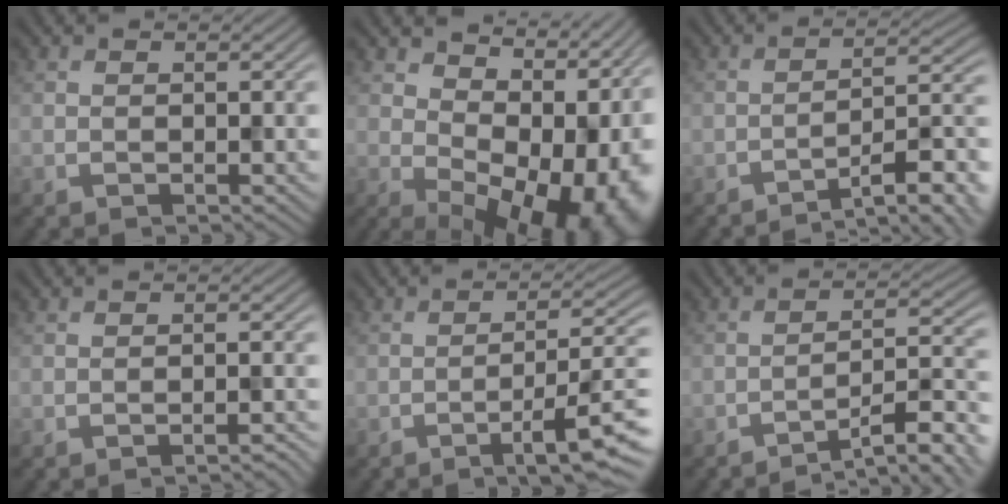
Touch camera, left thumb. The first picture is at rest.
{"total": 15.4, "force": [2.3, 9.7, 11.7], "torque": [-0.117, -0.010, 0.077]}
{"total": 9.4, "force": [-6.6, 2.0, 6.4], "torque": [-0.091, 0.015, -0.104]}
{"total": 1.8, "force": [-1.5, 0.2, 1.0], "torque": [-0.005, 0.005, -0.029]}
{"total": 8.5, "force": [-4.3, 1.3, 7.2], "torque": [-0.111, 0.007, -0.066]}
{"total": 9.4, "force": [-7.1, 1.7, 6.0], "torque": [-0.090, 0.017, -0.112]}